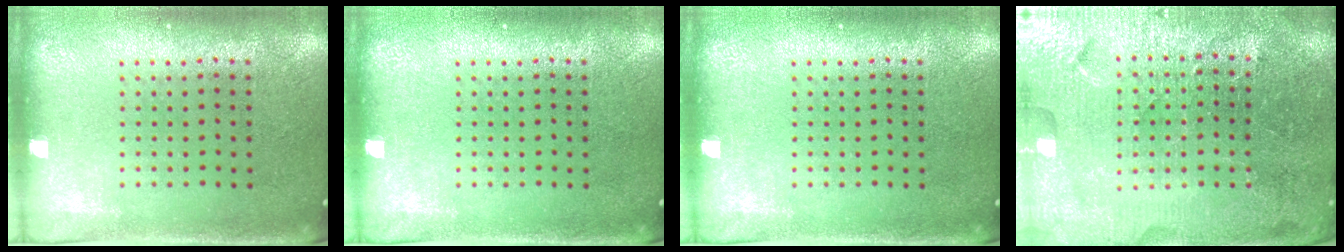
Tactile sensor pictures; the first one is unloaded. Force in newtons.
{"total": 0.0}
{"total": 0.0}
{"total": 5.3, "press": 4.9, "slide": 2.1}